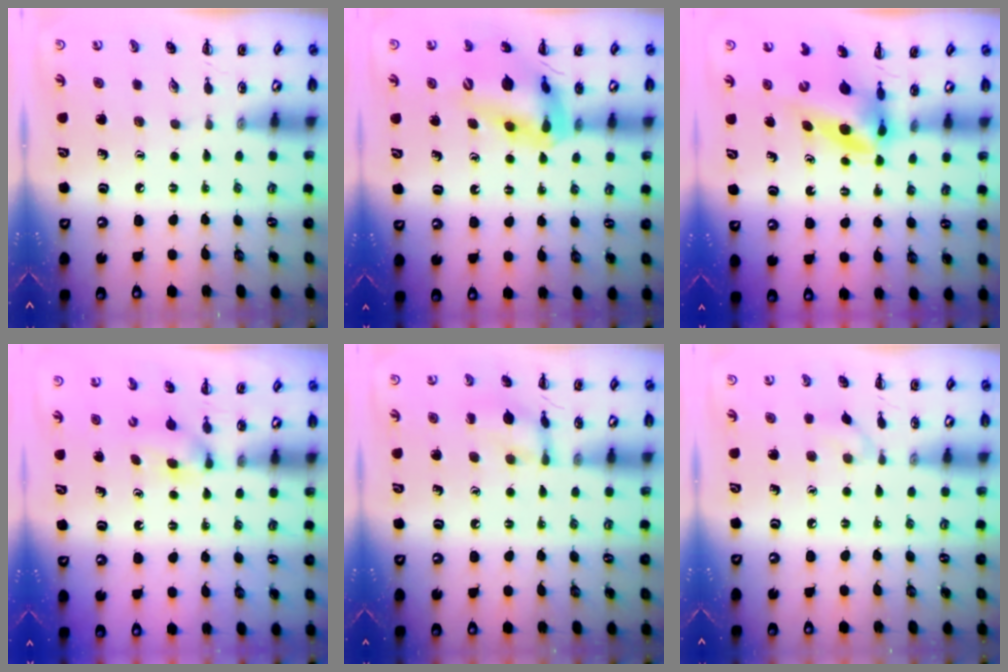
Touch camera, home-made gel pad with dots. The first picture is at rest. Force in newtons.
{"total": 15.8, "press": 15.1, "slide": 4.7}
{"total": 5.9, "press": 5.7, "slide": 1.3}
{"total": 3.5, "press": 3.3, "slide": 1.2}
{"total": 10.1, "press": 10.1, "slide": 0.7}
{"total": 5.0, "press": 4.6, "slide": 1.9}